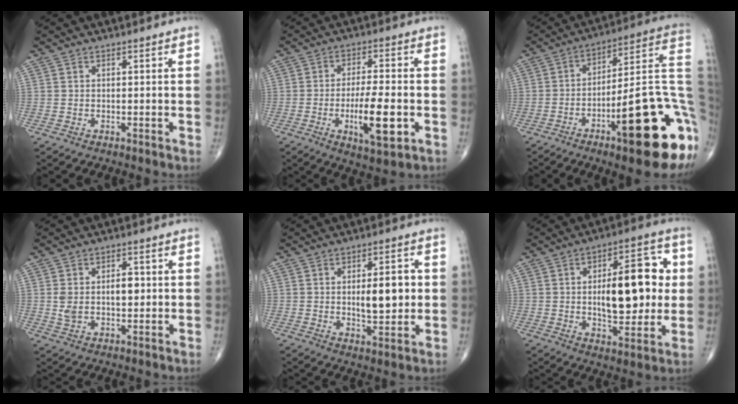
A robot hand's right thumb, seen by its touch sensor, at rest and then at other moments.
{"total": 11.2, "force": [-2.9, 3.3, 10.3], "torque": [-0.171, 0.000, -0.045]}
{"total": 25.3, "force": [-8.4, 6.2, 23.0], "torque": [-0.255, 0.035, -0.117]}
{"total": 6.4, "force": [0.6, 3.8, 5.2], "torque": [-0.083, 0.008, 0.014]}
{"total": 9.0, "force": [0.5, 3.7, 8.2], "torque": [-0.112, -0.004, 0.014]}
{"total": 17.8, "force": [1.5, 8.0, 15.8], "torque": [-0.196, 0.007, 0.022]}